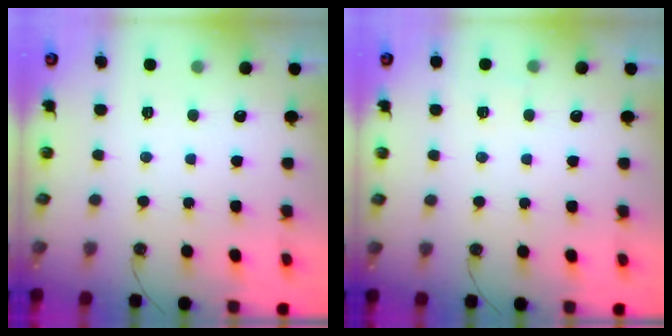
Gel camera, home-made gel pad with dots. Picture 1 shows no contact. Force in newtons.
{"total": 2.3, "press": 2.3, "slide": 0.4}